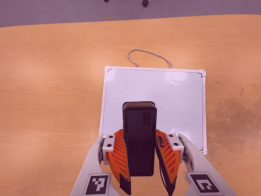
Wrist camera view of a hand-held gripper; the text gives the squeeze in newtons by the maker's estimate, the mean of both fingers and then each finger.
{"total": 7.1, "left": 6.0, "right": 8.1}